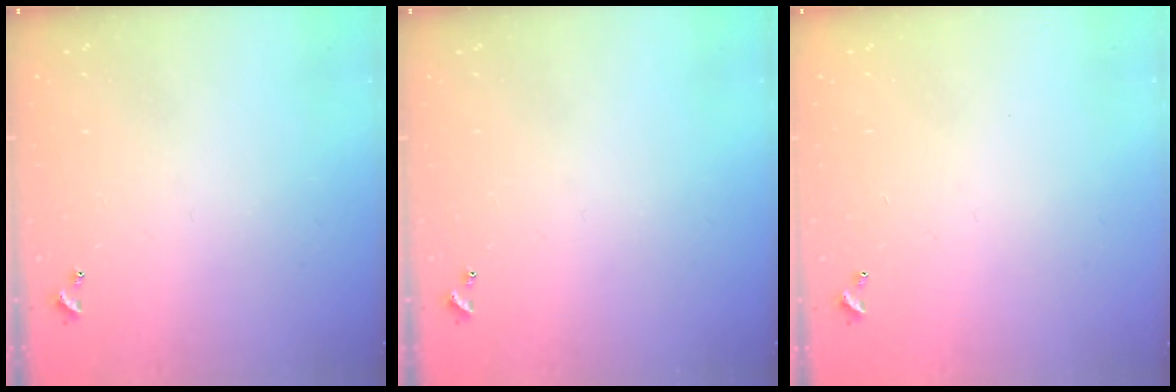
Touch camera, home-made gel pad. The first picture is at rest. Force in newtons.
{"total": 0.0}
{"total": 2.9, "press": 2.9, "slide": 0.1}